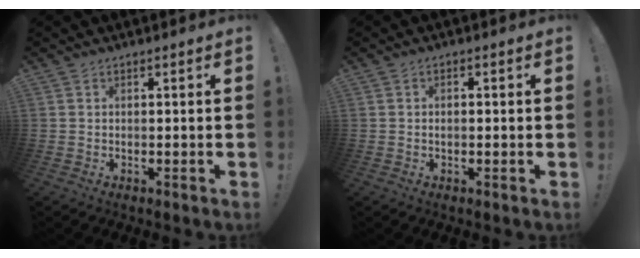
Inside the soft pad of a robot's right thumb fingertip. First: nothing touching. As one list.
[{"total": 0.8, "force": [-0.5, 0.2, 0.6], "torque": [-0.014, 0.003, -0.009]}]